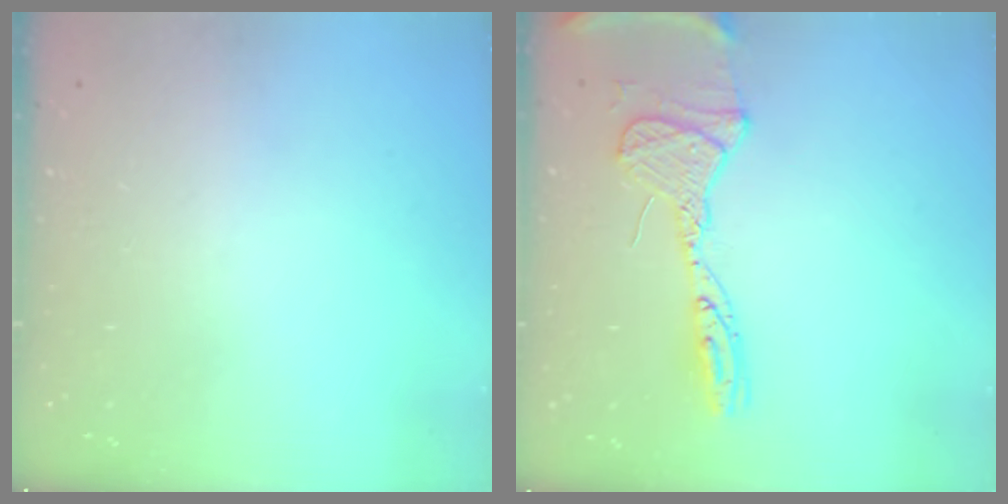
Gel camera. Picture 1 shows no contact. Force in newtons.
{"total": 15.5, "press": 15.4, "slide": 1.2}